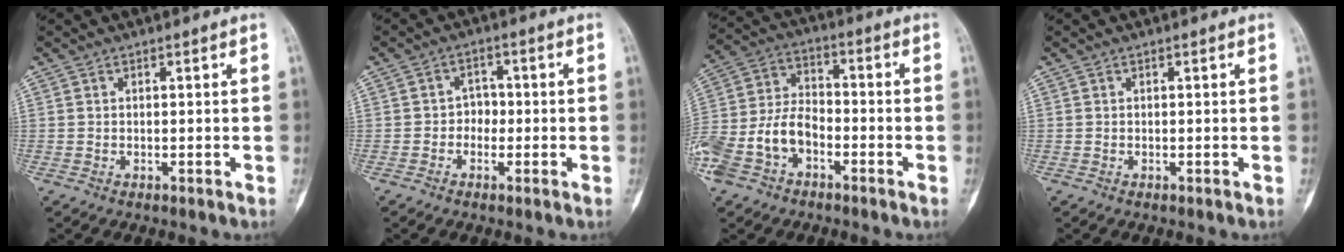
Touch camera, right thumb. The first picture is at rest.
{"total": 3.0, "force": [-0.7, 2.6, 1.3], "torque": [0.009, 0.012, -0.020]}
{"total": 13.6, "force": [-5.7, 8.8, 8.6], "torque": [-0.178, 0.042, -0.112]}
{"total": 0.0}